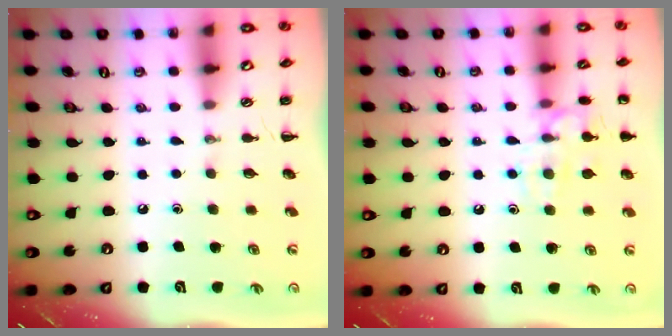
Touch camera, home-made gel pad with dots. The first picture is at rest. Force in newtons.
{"total": 12.0, "press": 11.9, "slide": 0.7}